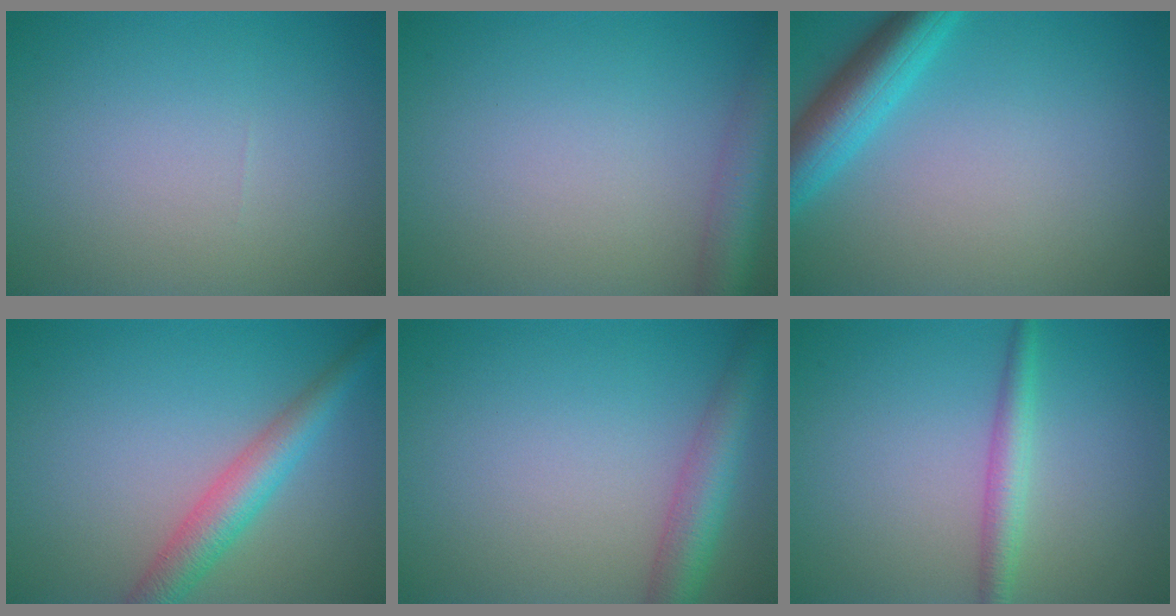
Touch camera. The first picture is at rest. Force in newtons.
{"total": 4.4, "press": 4.4, "slide": 0.2}
{"total": 5.1, "press": 5.1, "slide": 0.2}
{"total": 4.1, "press": 4.1, "slide": 0.1}
{"total": 4.3, "press": 4.2, "slide": 0.2}
{"total": 2.4, "press": 2.4, "slide": 0.1}